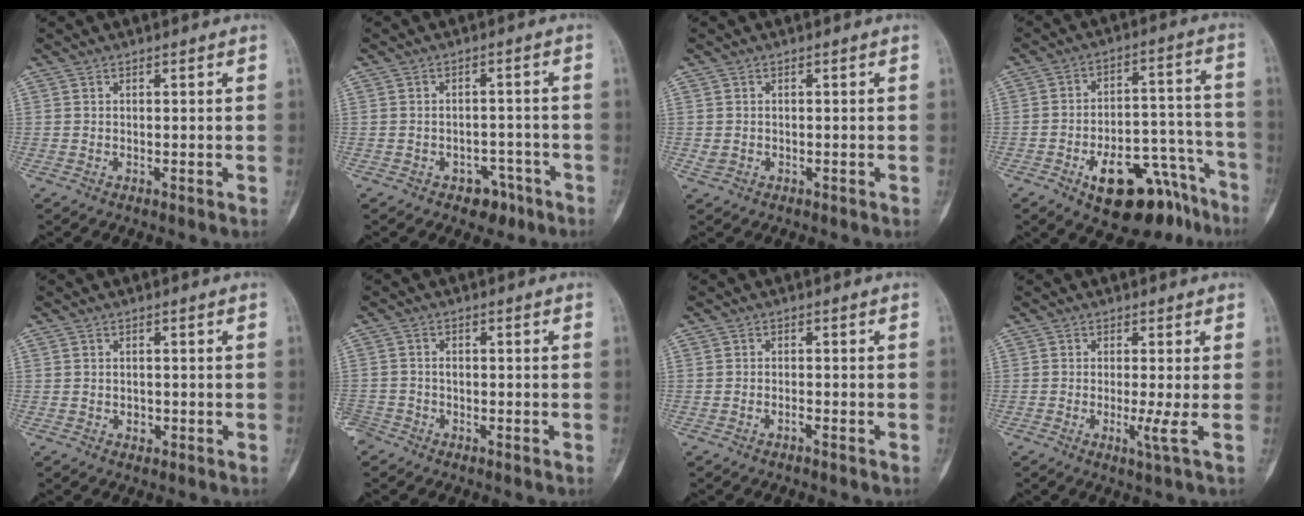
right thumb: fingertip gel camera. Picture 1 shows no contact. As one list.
[{"total": 4.8, "force": [-3.0, 3.3, 1.8], "torque": [0.001, 0.027, -0.036]}, {"total": 1.3, "force": [-0.3, 1.1, 0.6], "torque": [-0.014, 0.001, -0.004]}, {"total": 17.8, "force": [-10.9, 8.3, 11.4], "torque": [-0.124, 0.091, -0.158]}, {"total": 1.1, "force": [-0.4, 0.9, 0.5], "torque": [-0.002, 0.001, -0.004]}, {"total": 3.7, "force": [-2.7, 2.4, 0.6], "torque": [-0.008, 0.012, -0.057]}, {"total": 1.0, "force": [-0.8, 0.3, 0.5], "torque": [-0.012, 0.008, -0.014]}, {"total": 2.7, "force": [-0.5, -0.4, 2.6], "torque": [-0.060, -0.011, -0.014]}]